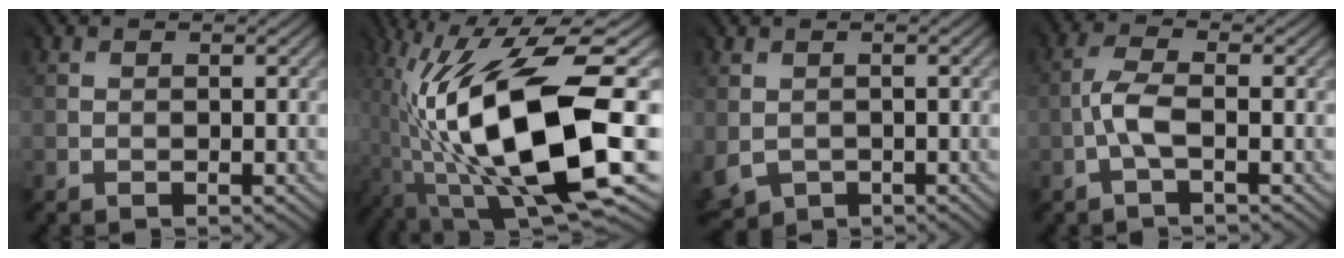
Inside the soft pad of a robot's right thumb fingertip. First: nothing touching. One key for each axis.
{"total": 15.4, "fx": -3.1, "fy": 5.0, "fz": 14.3, "tx": -0.279, "ty": 0.005, "tz": -0.052}
{"total": 2.8, "fx": -0.1, "fy": 2.6, "fz": 0.8, "tx": -0.046, "ty": -0.016, "tz": 0.005}
{"total": 2.8, "fx": -1.4, "fy": 0.4, "fz": 2.4, "tx": -0.060, "ty": 0.010, "tz": -0.033}